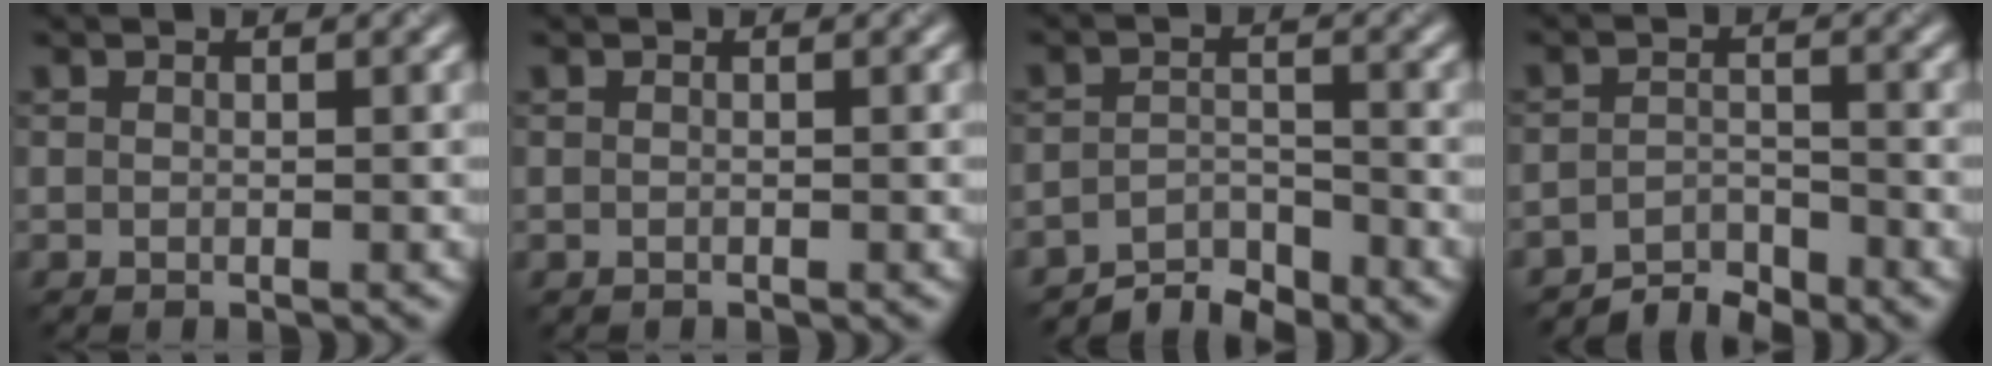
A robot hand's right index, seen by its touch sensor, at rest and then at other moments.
{"total": 0.0}
{"total": 3.4, "force": [-3.2, 0.8, 0.7], "torque": [-0.006, 0.005, -0.064]}
{"total": 2.9, "force": [-2.8, 0.6, 0.6], "torque": [-0.007, 0.004, -0.056]}